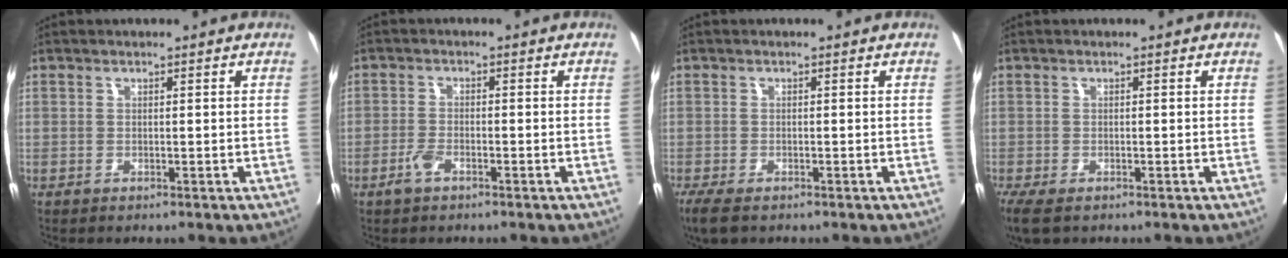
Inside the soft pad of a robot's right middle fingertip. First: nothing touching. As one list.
[{"total": 2.5, "force": [-1.6, 0.8, 1.7], "torque": [-0.039, 0.000, -0.034]}, {"total": 4.2, "force": [-3.1, 1.5, 2.5], "torque": [-0.049, -0.014, -0.050]}, {"total": 5.6, "force": [-3.6, 2.7, 3.2], "torque": [-0.075, -0.019, -0.061]}]